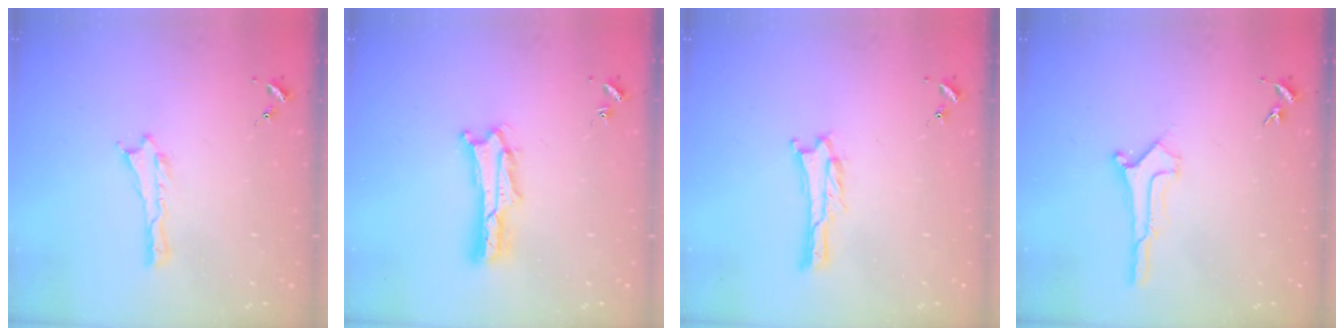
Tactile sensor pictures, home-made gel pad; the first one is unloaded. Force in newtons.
{"total": 2.1, "press": 2.1, "slide": 0.3}
{"total": 1.0, "press": 1.0, "slide": 0.1}
{"total": 0.9, "press": 0.9, "slide": 0.1}